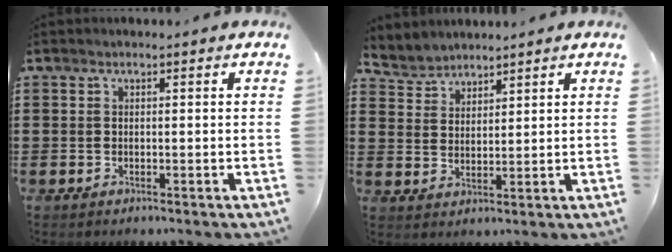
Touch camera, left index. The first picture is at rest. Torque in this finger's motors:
{"motor_torque": [-0.17, -0.51, -0.05, -0.01]}